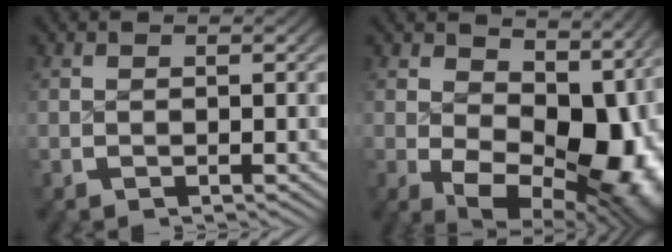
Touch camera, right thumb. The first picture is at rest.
{"total": 13.4, "force": [-1.3, 8.3, 10.4], "torque": [-0.166, -0.060, 0.016]}